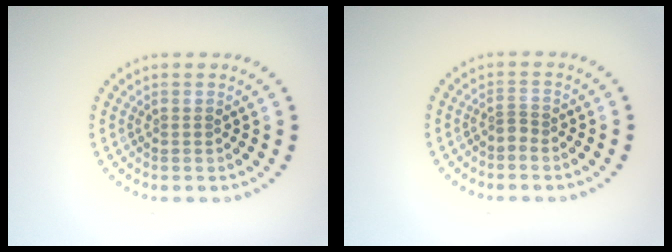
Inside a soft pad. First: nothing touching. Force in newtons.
{"total": 0.8, "press": 0.4, "slide": 0.7}